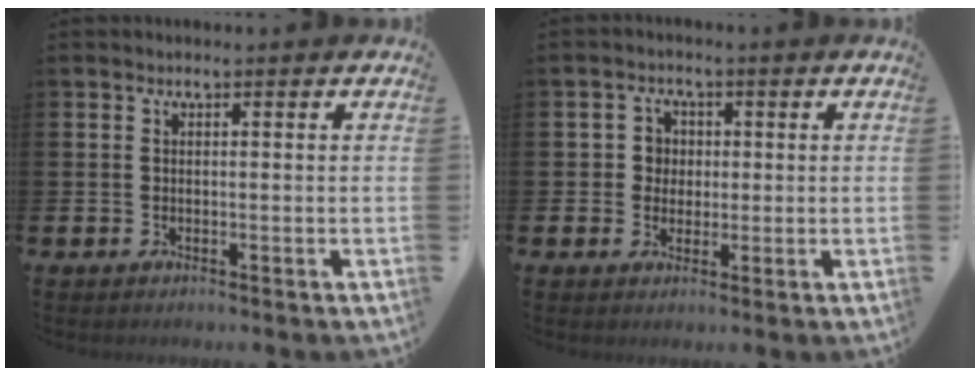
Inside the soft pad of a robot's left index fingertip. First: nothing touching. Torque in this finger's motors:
{"motor_torque": [0.03, 0.14, 0.01, 0.00]}